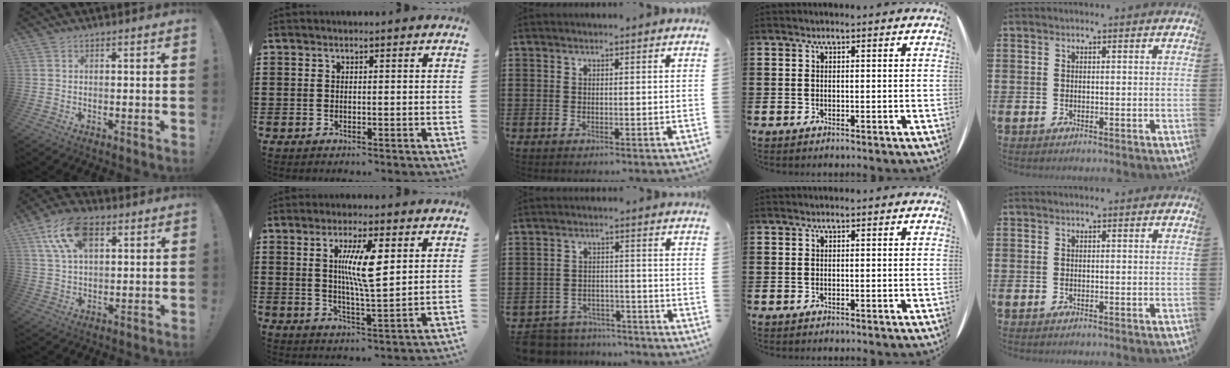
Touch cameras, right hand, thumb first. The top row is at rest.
{"thumb": {"total": 13.9, "force": [6.0, 7.9, 9.8], "torque": [-0.181, -0.010, 0.110]}, "index": {"total": 8.2, "force": [2.3, 1.6, 7.7], "torque": [-0.146, 0.000, 0.035]}, "middle": {"total": 5.3, "force": [-5.2, 0.9, 0.0], "torque": [-0.016, 0.007, -0.110]}}